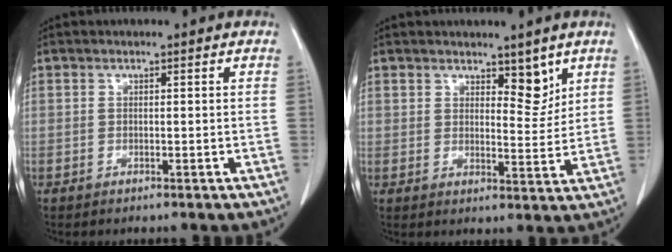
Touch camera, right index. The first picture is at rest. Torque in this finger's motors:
{"motor_torque": [0.04, 0.18, 0.00, 0.00]}